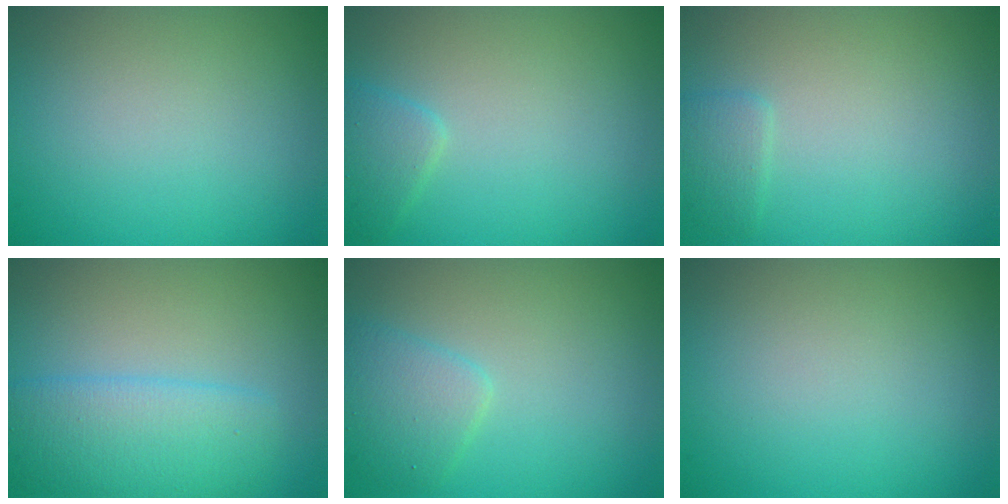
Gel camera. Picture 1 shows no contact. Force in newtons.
{"total": 1.9, "press": 1.9, "slide": 0.1}
{"total": 1.4, "press": 1.4, "slide": 0.1}
{"total": 4.4, "press": 4.4, "slide": 0.2}
{"total": 2.7, "press": 2.7, "slide": 0.1}
{"total": 0.0}